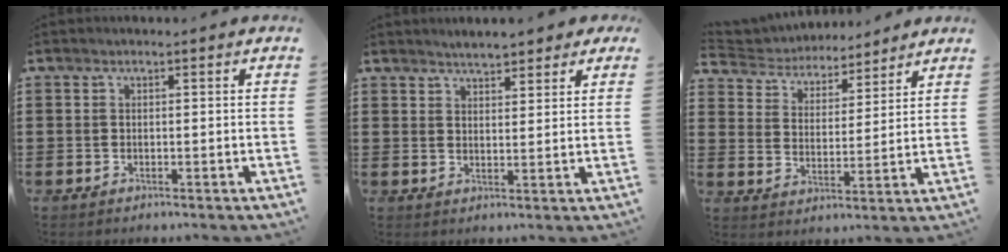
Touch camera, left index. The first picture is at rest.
{"total": 3.1, "force": [2.9, 0.7, 0.9], "torque": [-0.026, 0.000, 0.054]}
{"total": 4.5, "force": [4.4, 0.9, 0.1], "torque": [-0.030, -0.028, 0.074]}